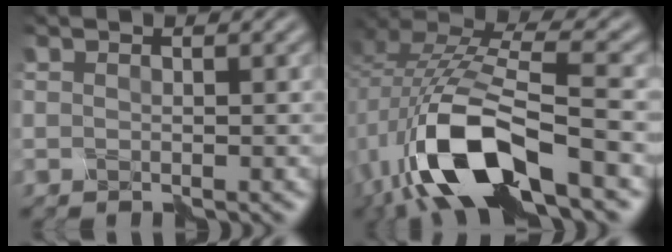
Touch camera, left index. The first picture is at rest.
{"total": 11.0, "force": [-5.7, 3.7, 8.6], "torque": [-0.190, 0.011, -0.113]}